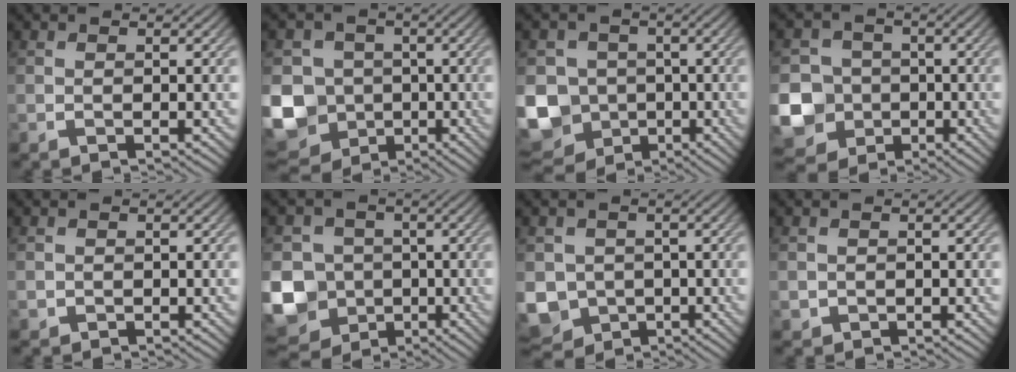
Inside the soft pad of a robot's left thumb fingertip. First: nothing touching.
{"total": 13.4, "force": [-2.9, 12.0, 5.2], "torque": [-0.160, -0.028, -0.078]}
{"total": 12.4, "force": [-3.1, 11.0, 4.8], "torque": [-0.144, -0.030, -0.080]}
{"total": 13.4, "force": [-4.3, 12.1, 3.9], "torque": [-0.145, -0.044, -0.091]}
{"total": 0.7, "force": [0.1, 0.7, 0.1], "torque": [-0.004, -0.005, 0.004]}
{"total": 13.3, "force": [-3.2, 11.9, 4.9], "torque": [-0.154, -0.030, -0.082]}
{"total": 6.8, "force": [-1.4, 6.0, 2.8], "torque": [-0.080, -0.029, -0.029]}
{"total": 1.0, "force": [0.2, 1.0, 0.1], "torque": [-0.006, -0.008, 0.005]}